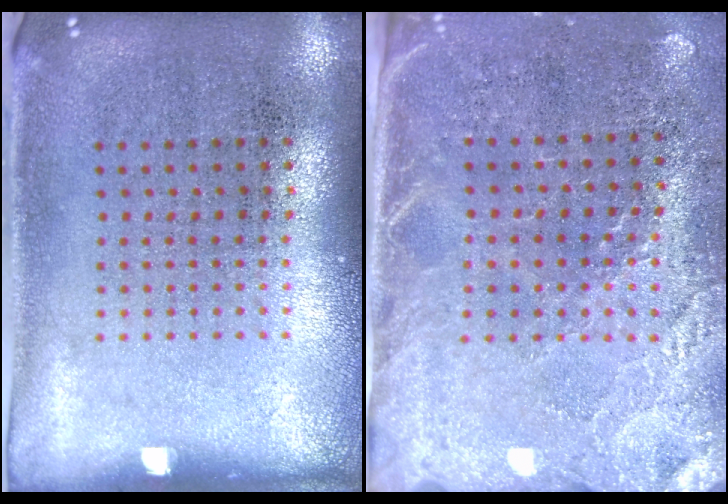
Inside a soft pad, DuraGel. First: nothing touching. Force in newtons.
{"total": 3.1, "press": 2.7, "slide": 1.5}